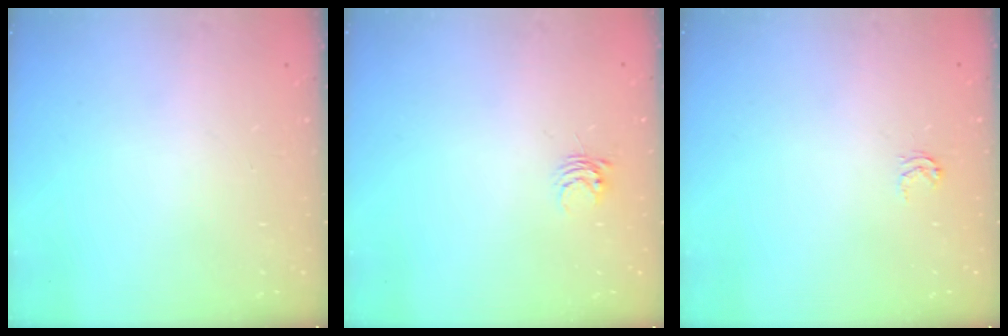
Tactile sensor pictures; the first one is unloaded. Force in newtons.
{"total": 3.8, "press": 3.8, "slide": 0.3}
{"total": 2.7, "press": 2.7, "slide": 0.4}